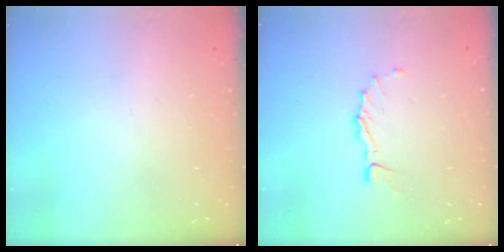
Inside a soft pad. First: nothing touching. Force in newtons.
{"total": 5.4, "press": 5.4, "slide": 0.3}